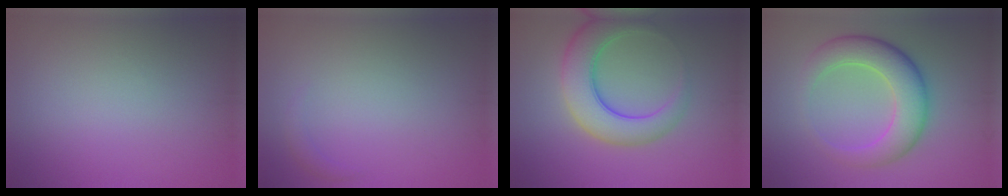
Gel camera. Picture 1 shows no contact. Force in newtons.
{"total": 0.8, "press": 0.8, "slide": 0.1}
{"total": 6.8, "press": 6.7, "slide": 0.3}
{"total": 6.4, "press": 6.4, "slide": 0.3}